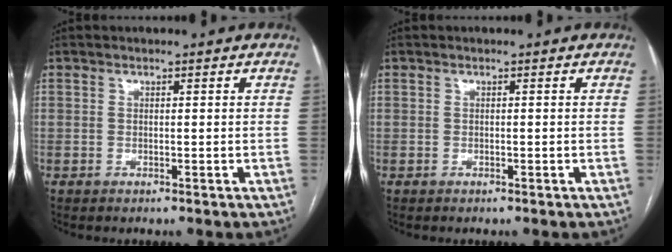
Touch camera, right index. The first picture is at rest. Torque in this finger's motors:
{"motor_torque": [0.00, 0.00, 0.03, 0.00]}